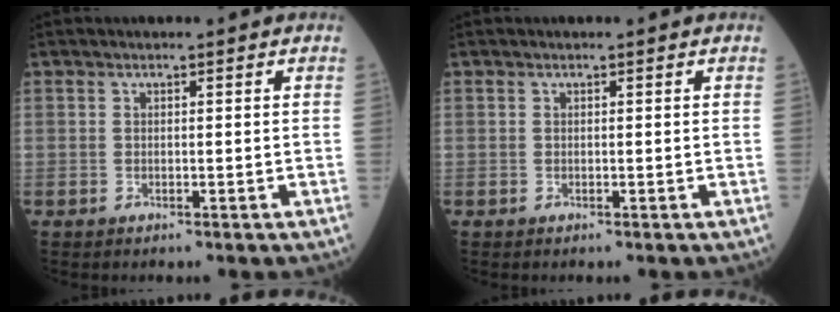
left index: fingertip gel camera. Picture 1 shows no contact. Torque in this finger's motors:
{"motor_torque": [-0.08, 0.08, -0.02, 0.00]}